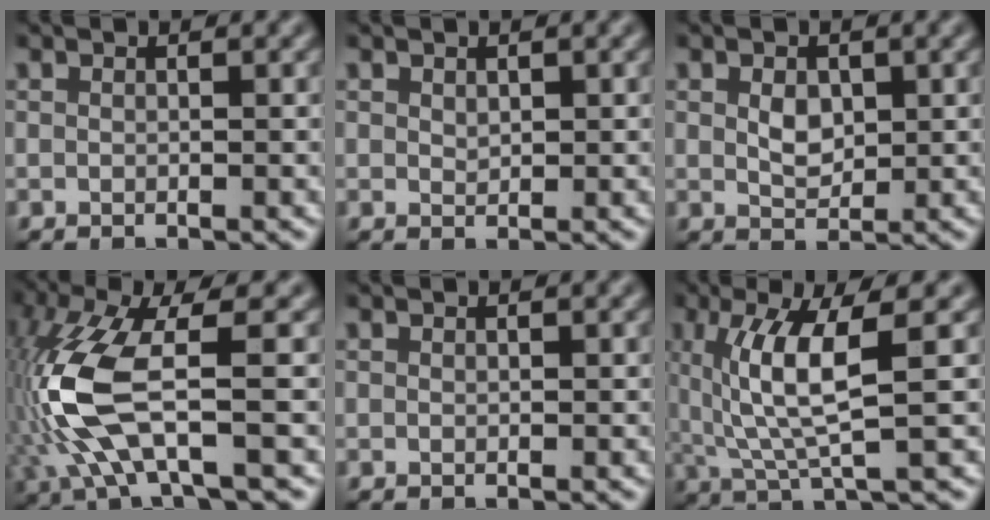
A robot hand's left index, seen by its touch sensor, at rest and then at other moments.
{"total": 0.6, "force": [0.3, 0.5, 0.3], "torque": [-0.006, -0.003, 0.008]}
{"total": 2.1, "force": [0.5, 1.4, 1.4], "torque": [-0.027, -0.003, 0.010]}
{"total": 8.9, "force": [-1.4, 2.5, 8.4], "torque": [-0.213, 0.004, -0.025]}
{"total": 0.0}
{"total": 6.5, "force": [1.3, 1.4, 6.2], "torque": [-0.121, -0.004, 0.028]}